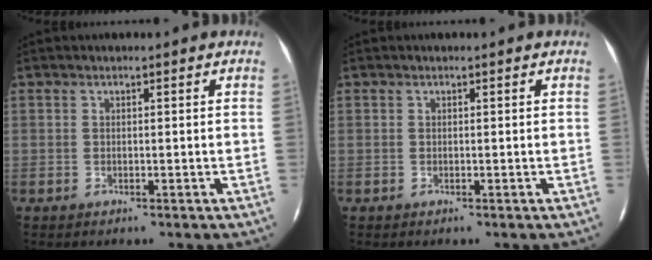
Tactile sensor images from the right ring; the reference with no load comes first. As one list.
[{"total": 0.0}]